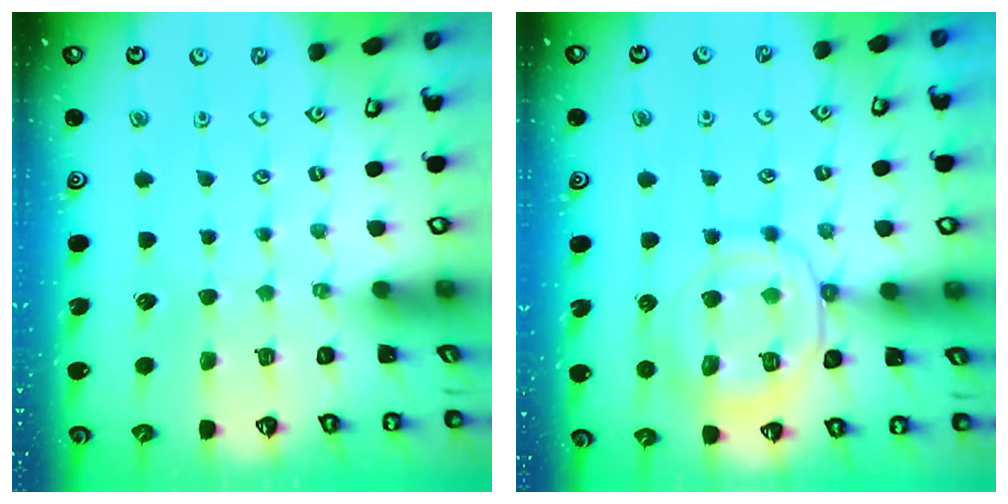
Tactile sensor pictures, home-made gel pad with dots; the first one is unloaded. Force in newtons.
{"total": 13.5, "press": 13.4, "slide": 1.3}